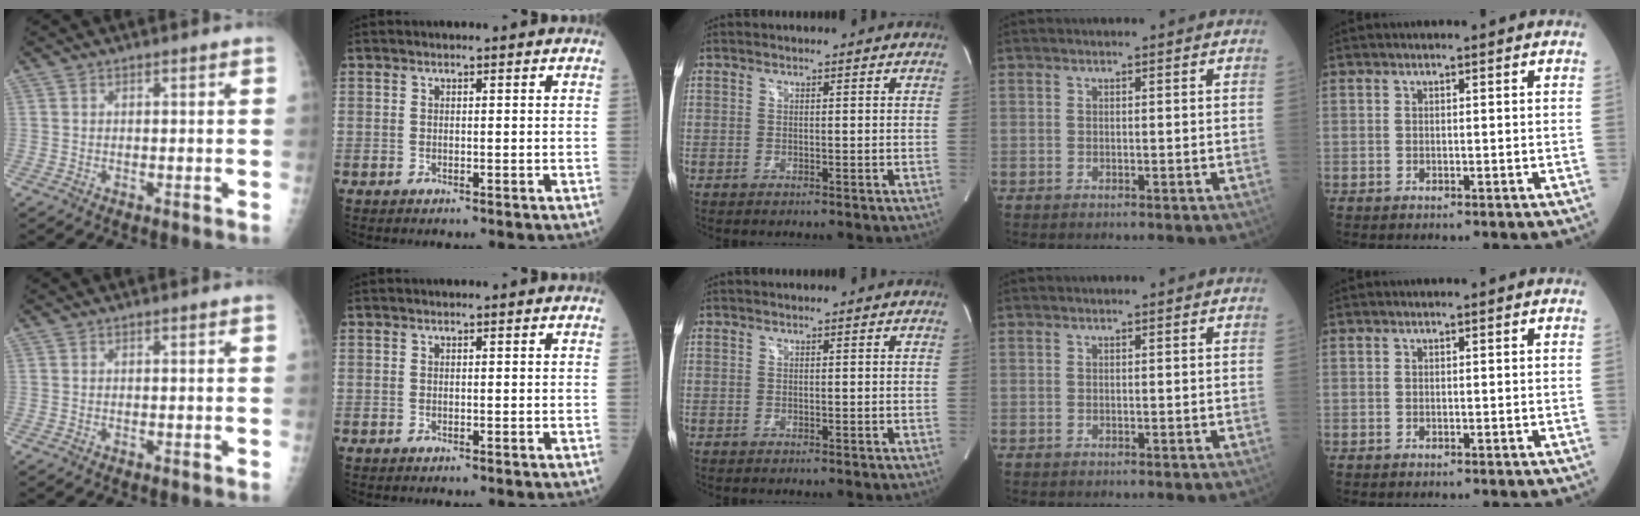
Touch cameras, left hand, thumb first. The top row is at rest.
{}